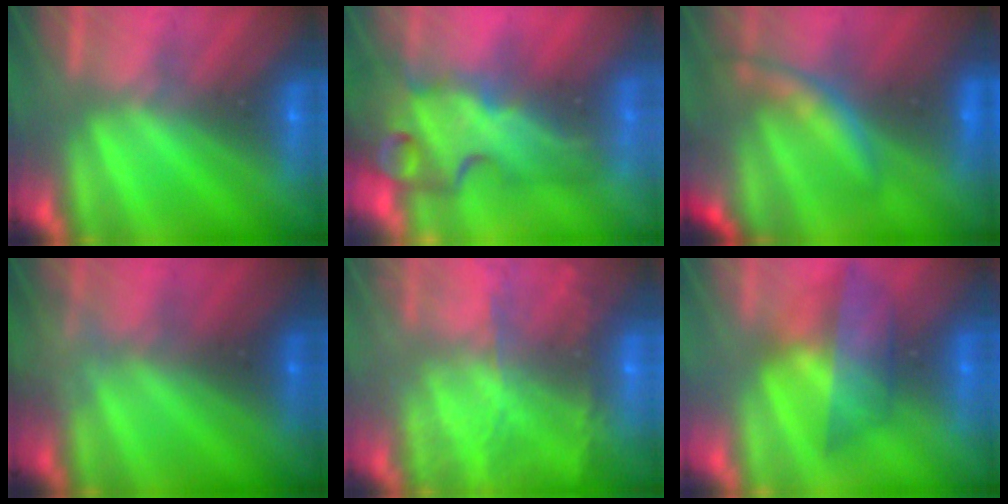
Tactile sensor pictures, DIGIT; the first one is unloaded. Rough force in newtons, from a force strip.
{"total": 7.2}
{"total": 7.4}
{"total": 2.3}
{"total": 8.2}
{"total": 4.3}